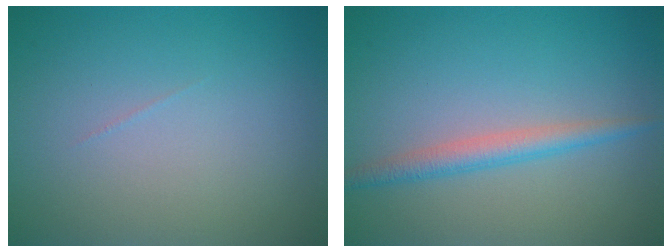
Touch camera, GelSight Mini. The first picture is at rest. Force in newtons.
{"total": 2.3, "press": 2.3, "slide": 0.1}